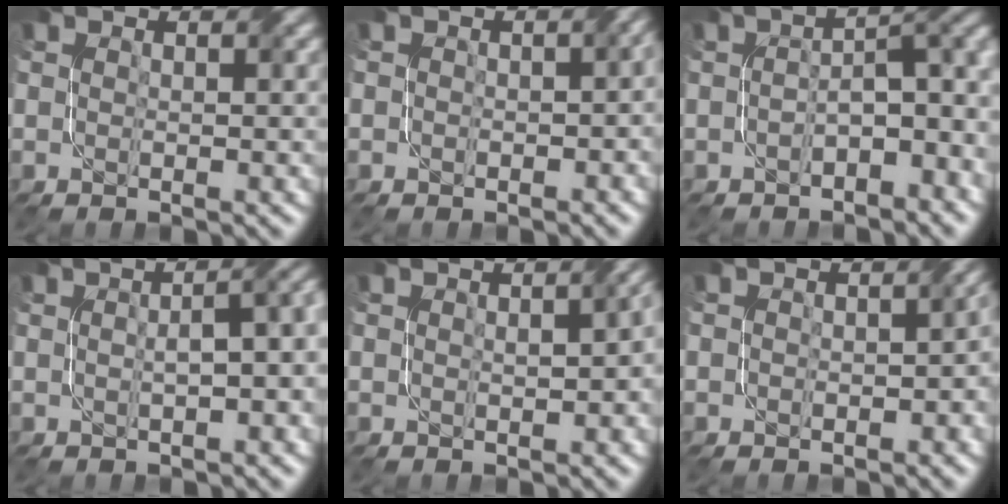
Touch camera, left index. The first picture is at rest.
{"total": 2.9, "force": [0.0, 2.0, 2.1], "torque": [-0.013, -0.003, 0.000]}
{"total": 5.4, "force": [-1.7, 2.2, 4.6], "torque": [-0.060, 0.013, -0.033]}
{"total": 7.2, "force": [0.8, 3.4, 6.3], "torque": [-0.044, 0.029, -0.004]}
{"total": 3.0, "force": [0.2, 1.0, 2.8], "torque": [-0.032, 0.009, 0.010]}
{"total": 3.7, "force": [-0.4, 2.4, 2.7], "torque": [-0.015, -0.003, -0.002]}